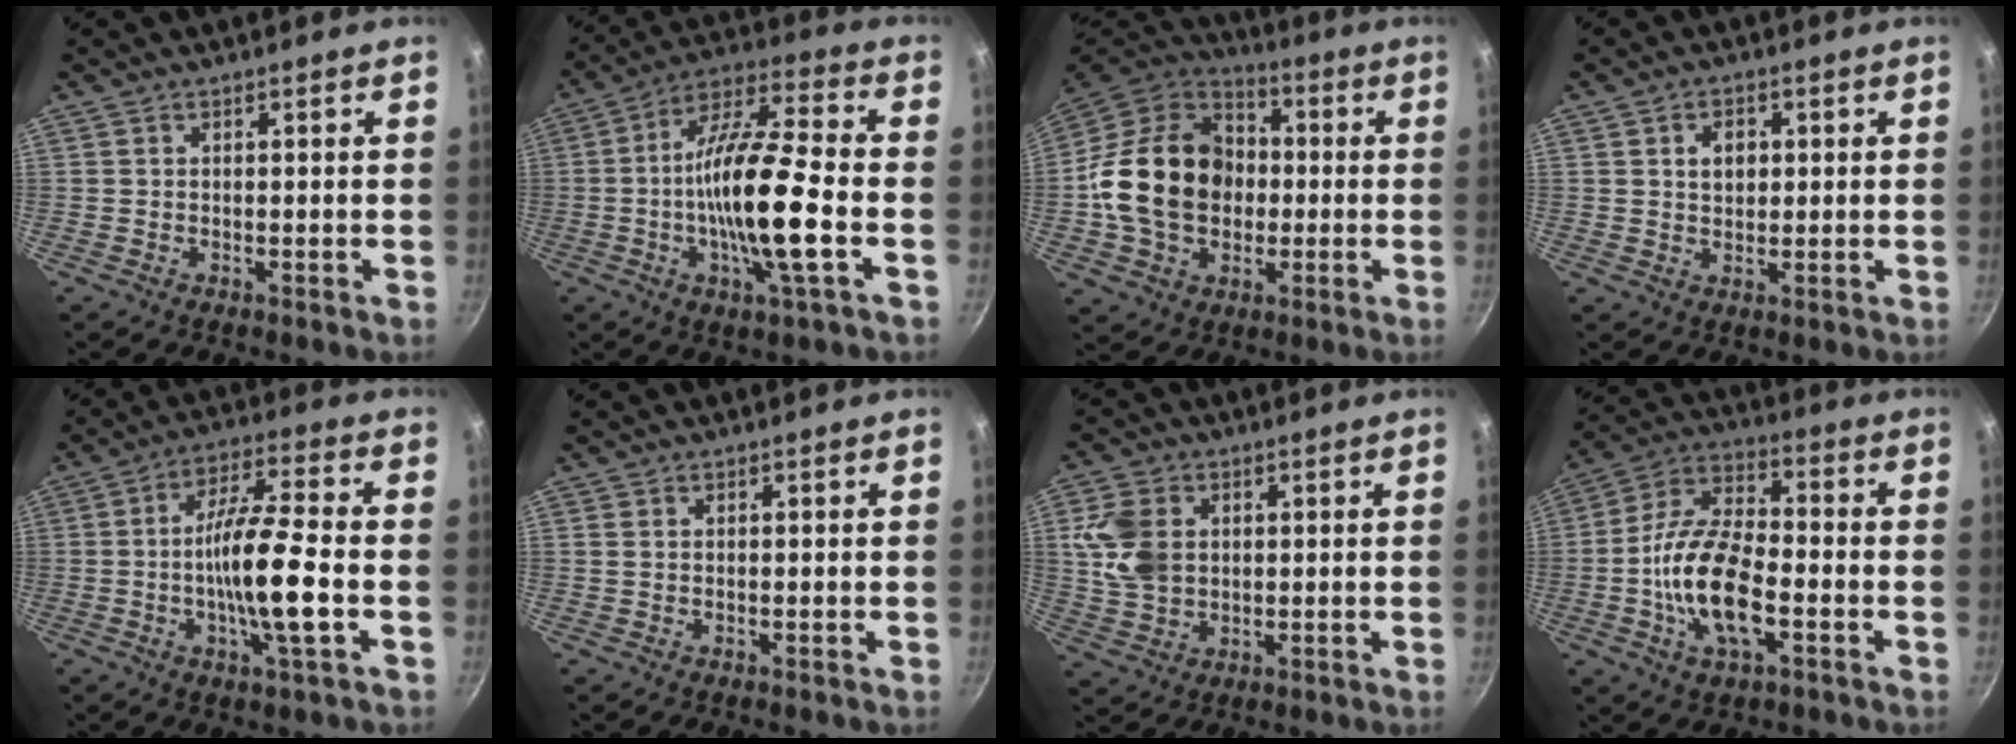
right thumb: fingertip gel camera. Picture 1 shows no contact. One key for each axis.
{"total": 17.4, "fx": -3.4, "fy": 3.5, "fz": 16.7, "tx": -0.299, "ty": 0.029, "tz": -0.074}
{"total": 21.0, "fx": -1.4, "fy": 16.5, "fz": 12.8, "tx": -0.197, "ty": 0.041, "tz": -0.031}
{"total": 4.0, "fx": 1.0, "fy": 3.0, "fz": 2.5, "tx": -0.024, "ty": 0.002, "tz": 0.019}
{"total": 13.0, "fx": -2.6, "fy": 2.1, "fz": 12.6, "tx": -0.225, "ty": 0.022, "tz": -0.055}
{"total": 0.6, "fx": 0.2, "fy": 0.5, "fz": 0.3, "tx": -0.007, "ty": 0.001, "tz": 0.003}
{"total": 9.6, "fx": 1.8, "fy": 7.1, "fz": 6.1, "tx": -0.108, "ty": -0.001, "tz": 0.037}
{"total": 15.9, "fx": -4.0, "fy": 7.5, "fz": 13.4, "tx": -0.244, "ty": 0.033, "tz": -0.087}